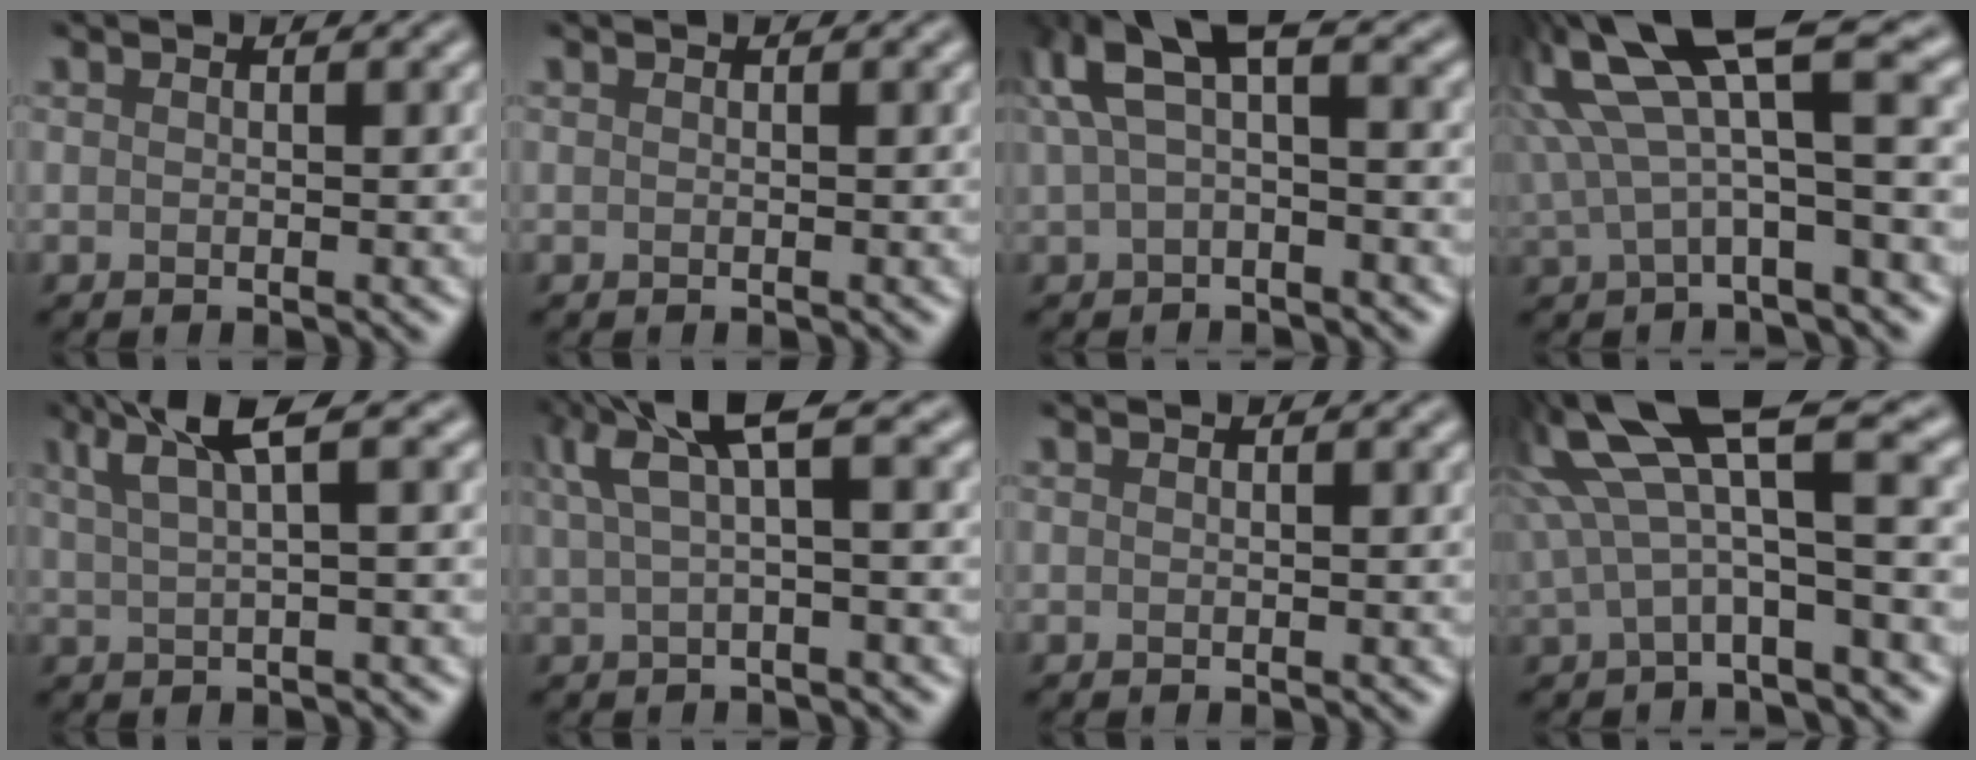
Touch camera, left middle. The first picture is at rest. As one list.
[{"total": 0.0}, {"total": 5.1, "force": [2.3, 1.9, 4.2], "torque": [-0.095, 0.030, 0.046]}, {"total": 7.7, "force": [2.8, 1.9, 6.9], "torque": [-0.143, 0.023, 0.060]}, {"total": 3.7, "force": [2.3, 0.3, 2.9], "torque": [-0.055, 0.021, 0.054]}, {"total": 4.3, "force": [2.4, 0.4, 3.6], "torque": [-0.071, 0.028, 0.055]}, {"total": 0.0}, {"total": 7.7, "force": [3.1, 1.8, 6.8], "torque": [-0.141, 0.027, 0.065]}]